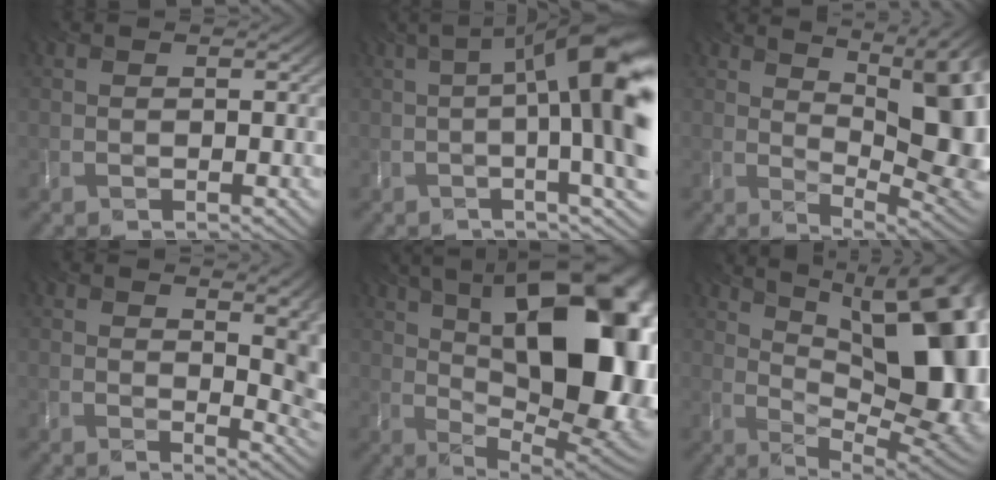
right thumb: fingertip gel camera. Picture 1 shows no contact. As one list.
[{"total": 14.0, "force": [0.9, 3.7, 13.5], "torque": [-0.171, 0.011, 0.021]}, {"total": 12.7, "force": [3.8, 4.8, 11.2], "torque": [-0.166, 0.026, 0.063]}, {"total": 11.1, "force": [3.3, 4.9, 9.4], "torque": [-0.097, 0.015, 0.047]}, {"total": 20.2, "force": [5.0, 10.1, 16.7], "torque": [-0.208, 0.031, 0.066]}, {"total": 16.8, "force": [5.5, 7.3, 14.1], "torque": [-0.191, 0.025, 0.077]}]